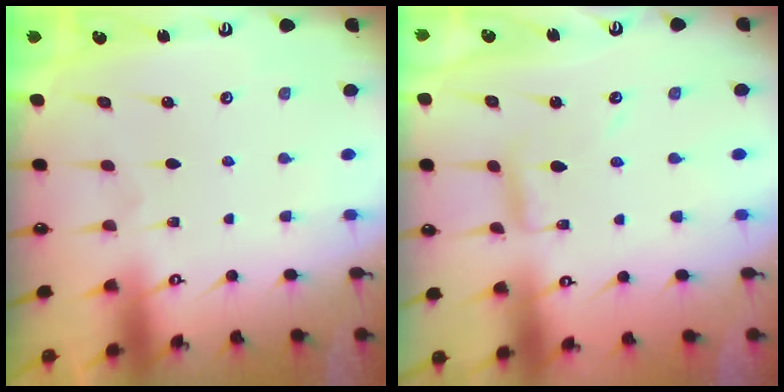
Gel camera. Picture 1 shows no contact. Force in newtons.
{"total": 5.6, "press": 5.6, "slide": 0.3}